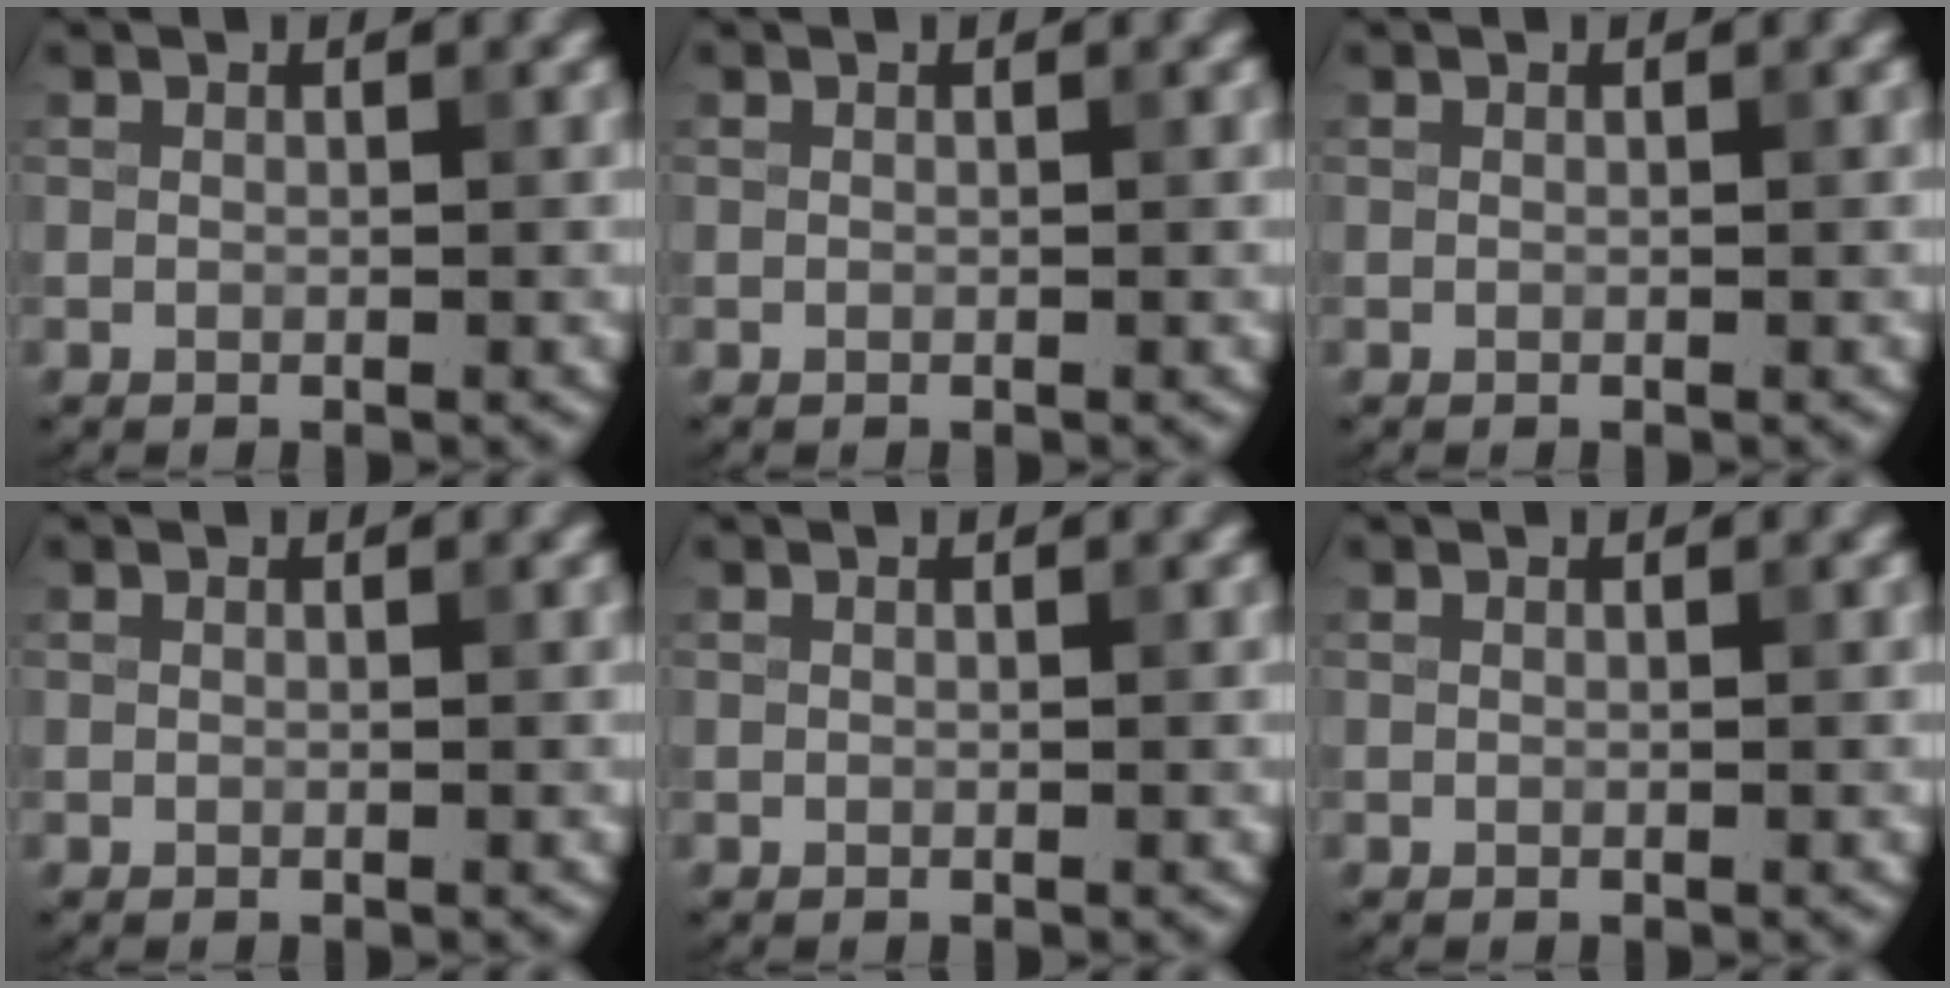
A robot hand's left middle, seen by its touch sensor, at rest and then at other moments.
{"total": 0.0}
{"total": 0.0}
{"total": 0.0}
{"total": 0.0}
{"total": 0.0}